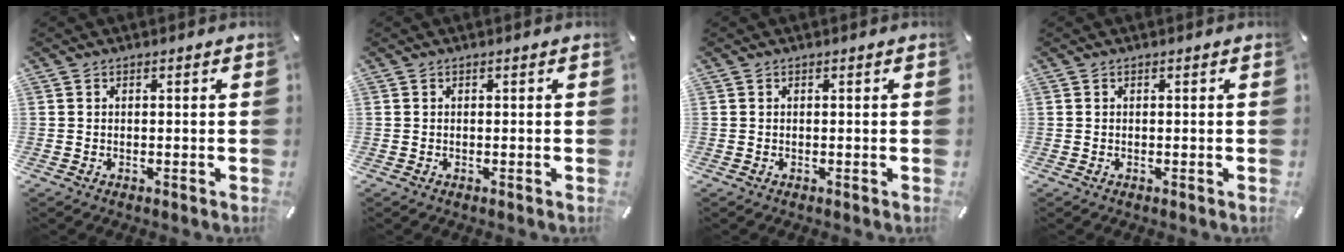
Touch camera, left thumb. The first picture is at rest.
{"total": 0.0}
{"total": 0.0}
{"total": 0.0}